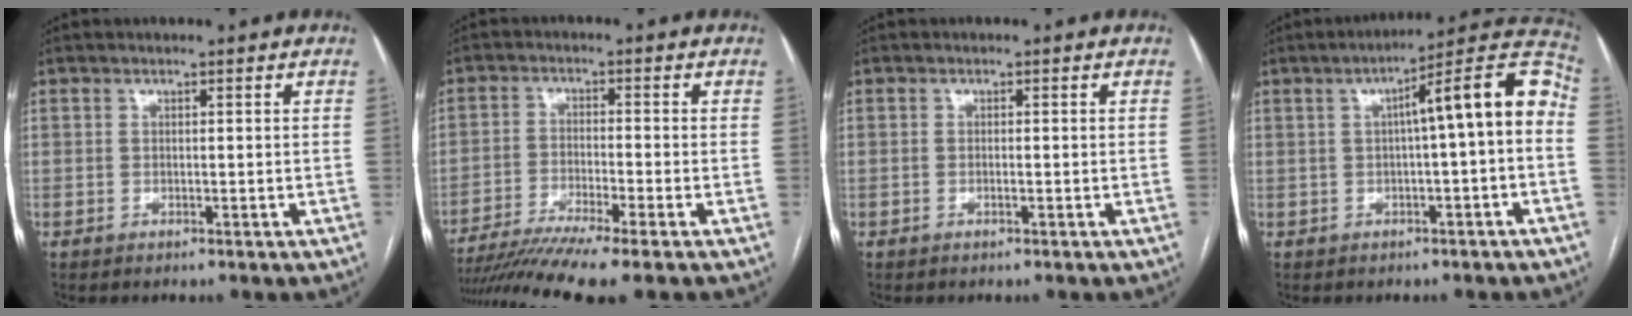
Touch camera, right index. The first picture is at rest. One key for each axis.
{"total": 10.8, "fx": -8.8, "fy": -1.4, "fz": 6.1, "tx": -0.088, "ty": -0.026, "tz": -0.142}
{"total": 0.5, "fx": -0.2, "fy": 0.0, "fz": 0.5, "tx": -0.010, "ty": 0.000, "tz": -0.003}
{"total": 11.3, "fx": 0.5, "fy": 1.0, "fz": 11.3, "tx": -0.154, "ty": 0.042, "tz": 0.003}